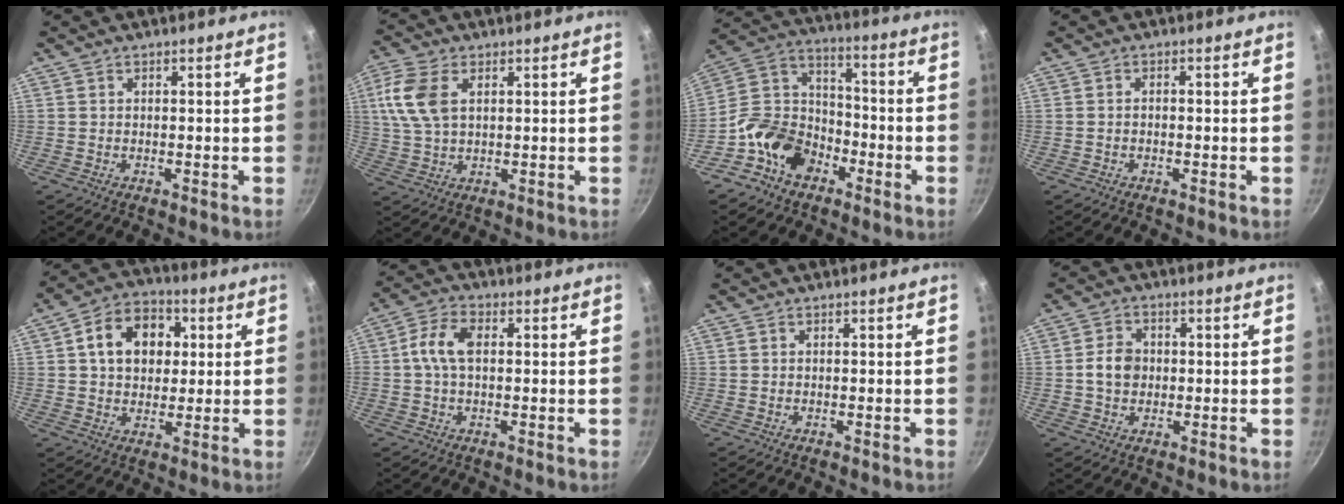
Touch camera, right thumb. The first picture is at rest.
{"total": 9.5, "force": [2.6, 5.6, 7.2], "torque": [-0.154, 0.006, 0.049]}
{"total": 13.8, "force": [-7.2, 9.9, 6.3], "torque": [-0.080, 0.065, -0.152]}
{"total": 0.9, "force": [-0.4, 0.5, 0.6], "torque": [-0.014, 0.008, -0.009]}
{"total": 12.7, "force": [2.8, 9.6, 7.8], "torque": [-0.096, 0.015, 0.034]}
{"total": 7.0, "force": [0.6, 4.2, 5.6], "torque": [-0.117, 0.021, 0.001]}
{"total": 0.0}
{"total": 5.4, "force": [-0.1, 4.4, 3.1], "torque": [-0.037, 0.010, -0.007]}